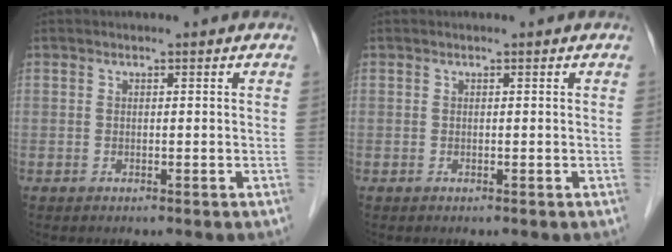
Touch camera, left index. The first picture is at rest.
{"total": 0.0}